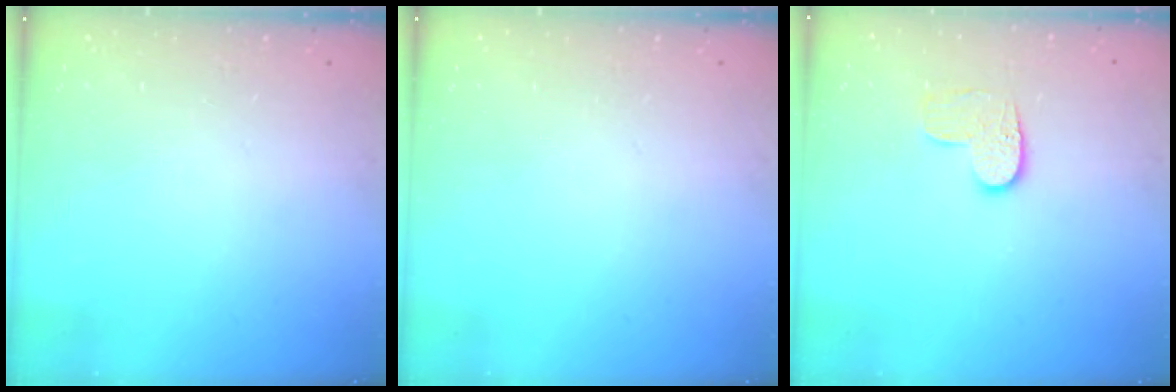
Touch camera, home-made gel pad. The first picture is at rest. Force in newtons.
{"total": 0.0}
{"total": 6.6, "press": 6.6, "slide": 0.3}